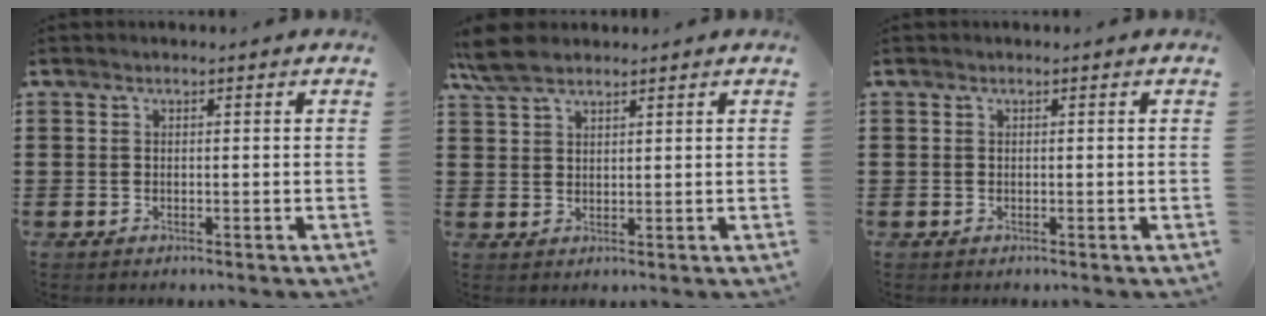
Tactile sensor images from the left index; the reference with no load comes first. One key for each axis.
{"total": 5.3, "fx": 3.9, "fy": 2.0, "fz": 2.9, "tx": -0.067, "ty": 0.004, "tz": 0.074}
{"total": 0.0}